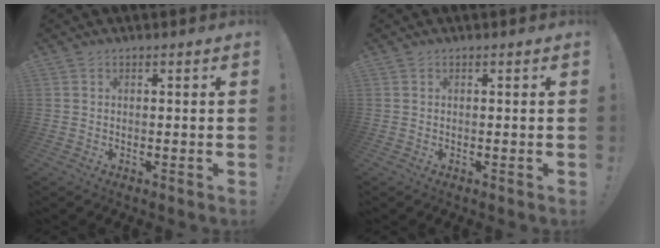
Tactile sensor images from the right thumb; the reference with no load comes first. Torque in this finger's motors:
{"motor_torque": [0.00, 0.00, 0.00, 0.00, 0.00]}